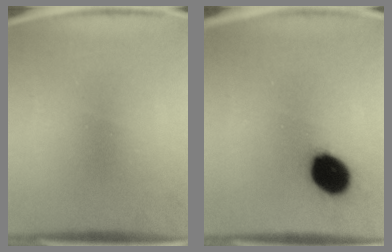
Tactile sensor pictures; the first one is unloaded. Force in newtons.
{"total": 11.4}